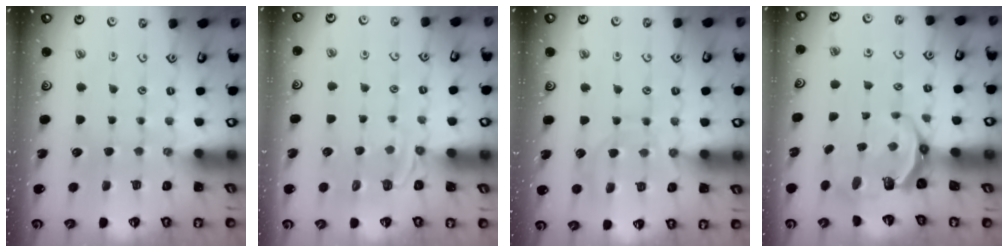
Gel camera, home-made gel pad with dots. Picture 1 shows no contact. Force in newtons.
{"total": 3.5, "press": 3.0, "slide": 1.8}
{"total": 9.9, "press": 9.9, "slide": 0.8}
{"total": 6.8, "press": 5.6, "slide": 3.9}